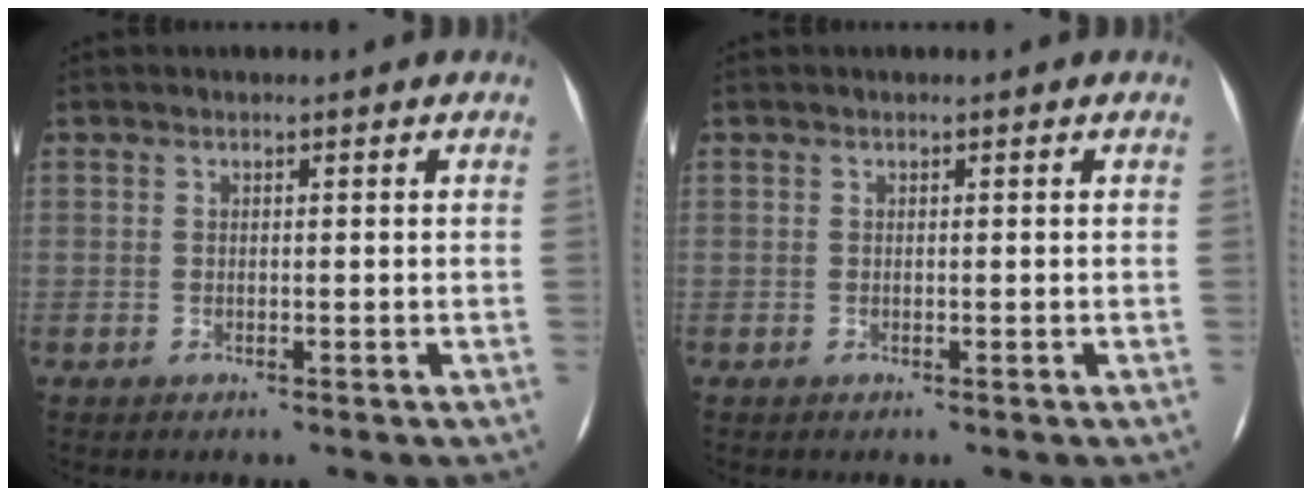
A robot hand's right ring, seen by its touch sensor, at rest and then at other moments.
{"total": 0.0}